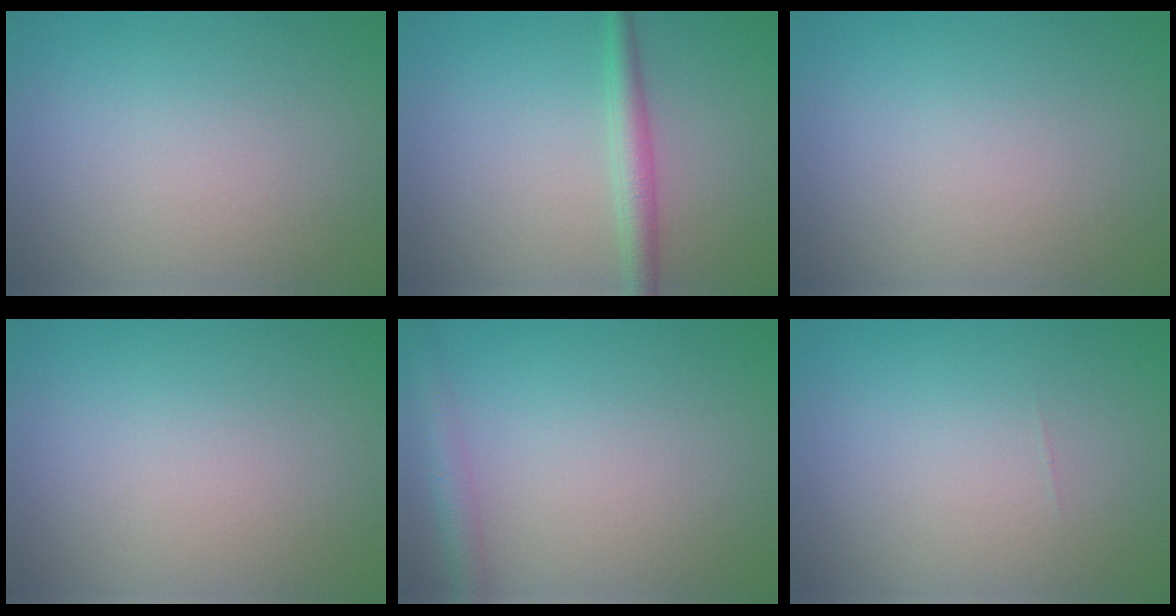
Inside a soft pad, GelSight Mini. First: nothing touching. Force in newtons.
{"total": 2.5, "press": 2.5, "slide": 0.0}
{"total": 0.0}
{"total": 0.0}
{"total": 2.2, "press": 2.2, "slide": 0.1}
{"total": 0.0}